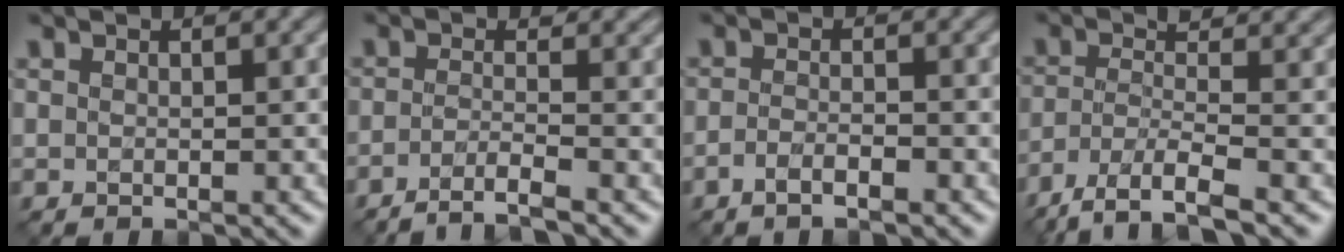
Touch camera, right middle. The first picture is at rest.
{"total": 3.0, "force": [-1.9, 0.6, 2.3], "torque": [-0.030, 0.005, -0.053]}
{"total": 1.9, "force": [-1.3, 0.5, 1.4], "torque": [-0.027, -0.001, -0.026]}
{"total": 6.3, "force": [-3.4, 1.8, 5.0], "torque": [-0.092, -0.001, -0.073]}